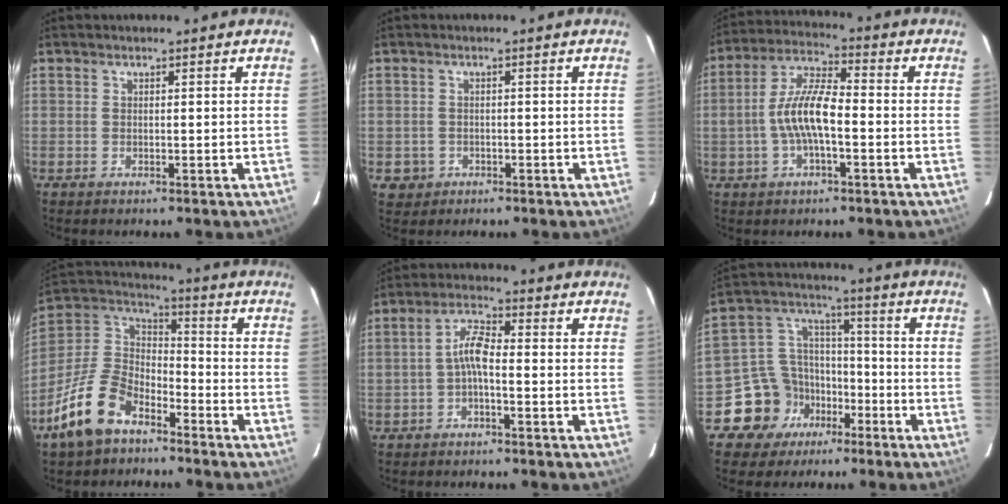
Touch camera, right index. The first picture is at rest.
{"total": 3.2, "force": [-0.9, 3.0, 0.5], "torque": [-0.018, 0.005, -0.007]}
{"total": 9.9, "force": [-1.9, 3.3, 9.2], "torque": [-0.189, 0.011, -0.037]}
{"total": 15.2, "force": [-9.5, 8.2, 8.7], "torque": [-0.190, 0.013, -0.176]}
{"total": 4.4, "force": [-1.5, 1.3, 3.9], "torque": [-0.083, 0.015, -0.031]}
{"total": 11.6, "force": [-6.7, 9.2, 2.4], "torque": [-0.065, 0.054, -0.107]}